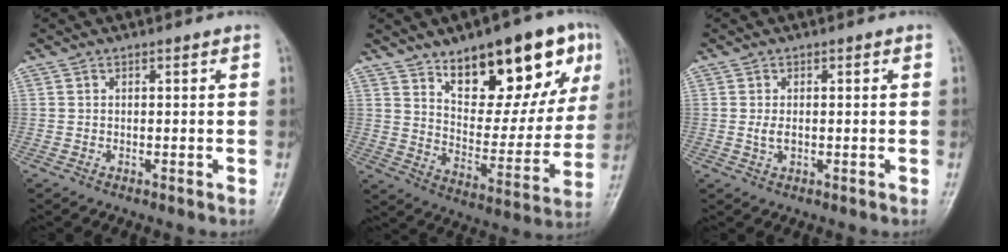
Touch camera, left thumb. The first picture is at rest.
{"total": 22.2, "force": [12.0, 9.4, 16.1], "torque": [-0.177, -0.048, 0.187]}
{"total": 1.9, "force": [0.0, 1.1, 1.6], "torque": [-0.034, -0.001, -0.002]}